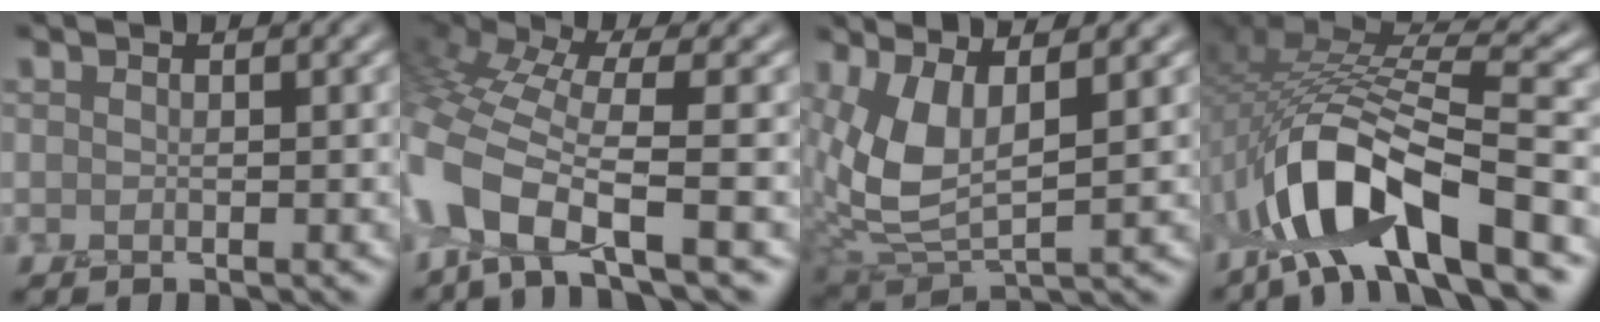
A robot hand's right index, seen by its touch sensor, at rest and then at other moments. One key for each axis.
{"total": 8.0, "fx": -3.4, "fy": 2.8, "fz": 6.6, "tx": -0.146, "ty": 0.007, "tz": -0.088}
{"total": 6.0, "fx": 1.6, "fy": 2.5, "fz": 5.2, "tx": -0.130, "ty": -0.006, "tz": 0.033}
{"total": 11.8, "fx": -5.7, "fy": 3.6, "fz": 9.7, "tx": -0.184, "ty": 0.015, "tz": -0.108}